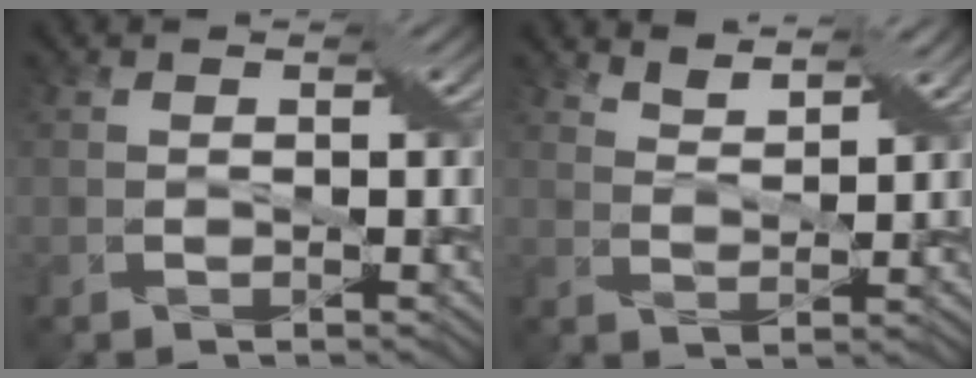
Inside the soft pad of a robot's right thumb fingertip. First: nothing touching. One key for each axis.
{"total": 3.5, "fx": 3.1, "fy": 0.6, "fz": 1.6, "tx": -0.035, "ty": -0.003, "tz": 0.063}